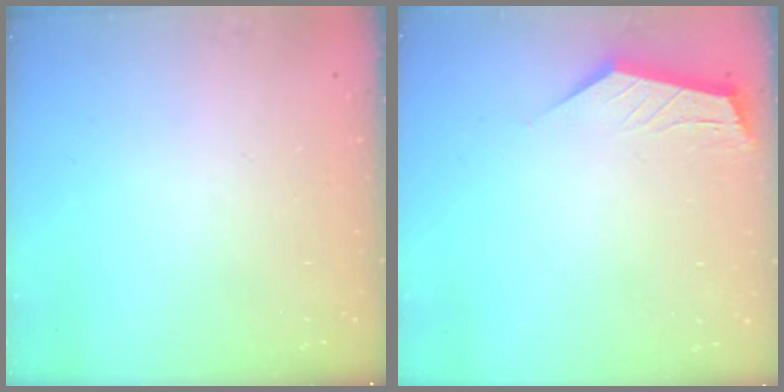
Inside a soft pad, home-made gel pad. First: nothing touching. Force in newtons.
{"total": 2.0, "press": 2.0, "slide": 0.3}